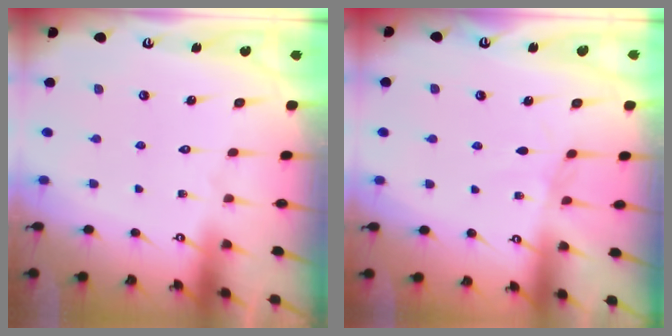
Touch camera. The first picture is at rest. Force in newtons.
{"total": 0.0}